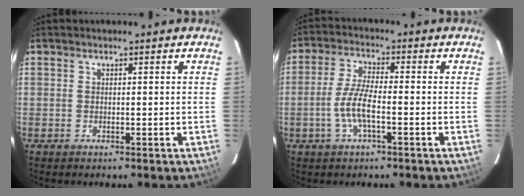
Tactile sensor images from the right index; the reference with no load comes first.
{"total": 6.4, "force": [-2.1, 1.3, 5.9], "torque": [-0.125, 0.004, -0.041]}